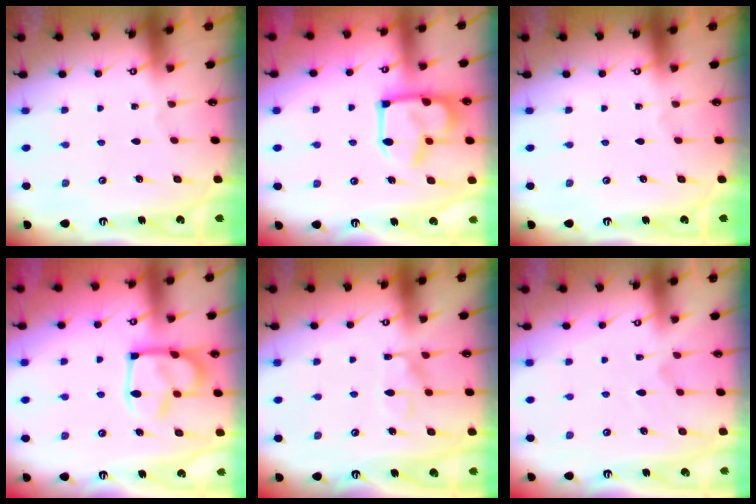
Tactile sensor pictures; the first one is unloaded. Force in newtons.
{"total": 13.8, "press": 13.8, "slide": 1.2}
{"total": 0.0}
{"total": 9.8, "press": 9.7, "slide": 1.3}
{"total": 8.5, "press": 8.4, "slide": 0.9}
{"total": 2.4, "press": 2.2, "slide": 1.1}